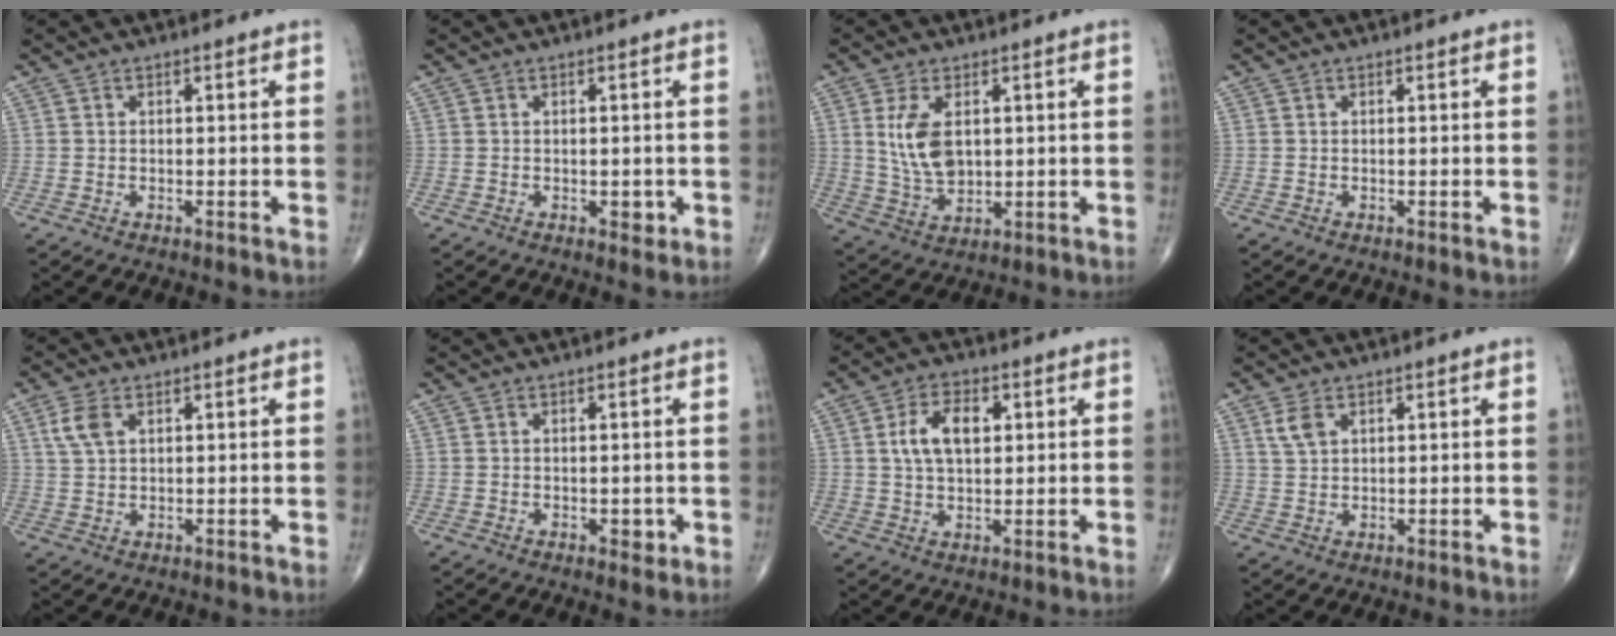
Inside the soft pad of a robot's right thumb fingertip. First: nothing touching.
{"total": 1.9, "force": [-0.4, 1.1, 1.4], "torque": [-0.006, 0.000, -0.004]}
{"total": 9.0, "force": [1.9, 5.1, 7.2], "torque": [-0.134, -0.013, 0.050]}
{"total": 0.0}
{"total": 4.1, "force": [1.8, 2.3, 2.9], "torque": [-0.065, 0.004, 0.039]}
{"total": 1.8, "force": [-0.4, 1.1, 1.3], "torque": [-0.003, 0.000, -0.003]}
{"total": 8.0, "force": [1.9, 4.5, 6.3], "torque": [-0.105, 0.004, 0.035]}
{"total": 3.2, "force": [1.6, 1.8, 2.1], "torque": [-0.042, 0.001, 0.038]}